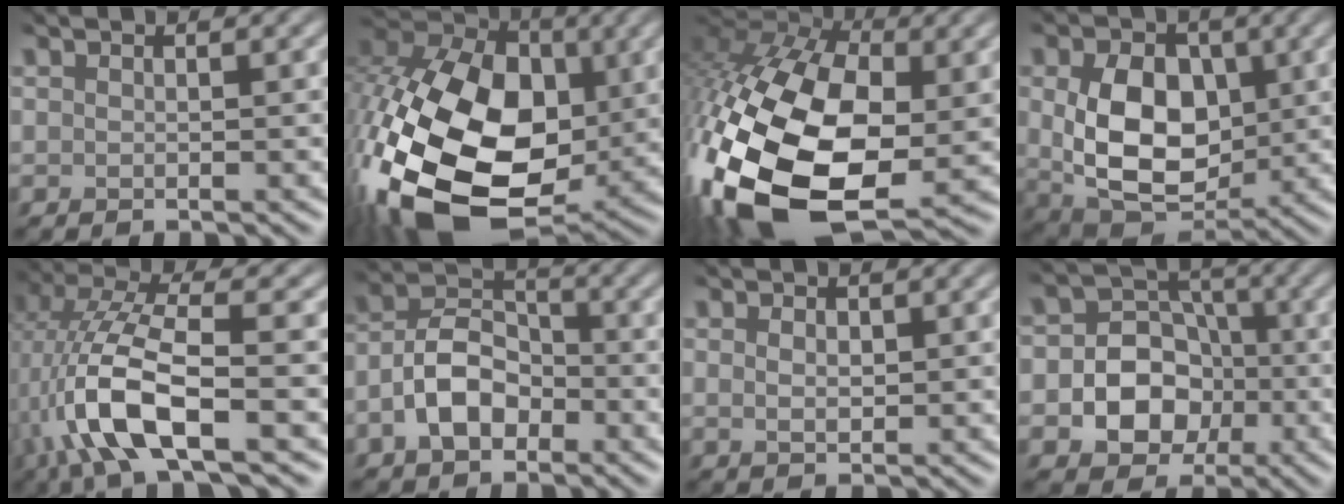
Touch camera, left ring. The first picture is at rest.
{"total": 21.1, "force": [-4.9, 14.6, 14.5], "torque": [-0.314, -0.030, -0.075]}
{"total": 20.7, "force": [-5.9, 12.7, 15.3], "torque": [-0.359, -0.033, -0.105]}
{"total": 8.6, "force": [-0.6, 6.1, 6.0], "torque": [-0.121, -0.023, 0.002]}
{"total": 8.2, "force": [-3.0, 2.3, 7.2], "torque": [-0.153, 0.006, -0.059]}
{"total": 4.8, "force": [-3.0, 3.0, 2.4], "torque": [-0.044, 0.001, -0.057]}
{"total": 0.9, "force": [0.2, 0.7, 0.6], "torque": [-0.016, -0.006, 0.012]}
{"total": 6.5, "force": [-2.7, 5.4, 2.4], "torque": [-0.008, -0.001, -0.065]}